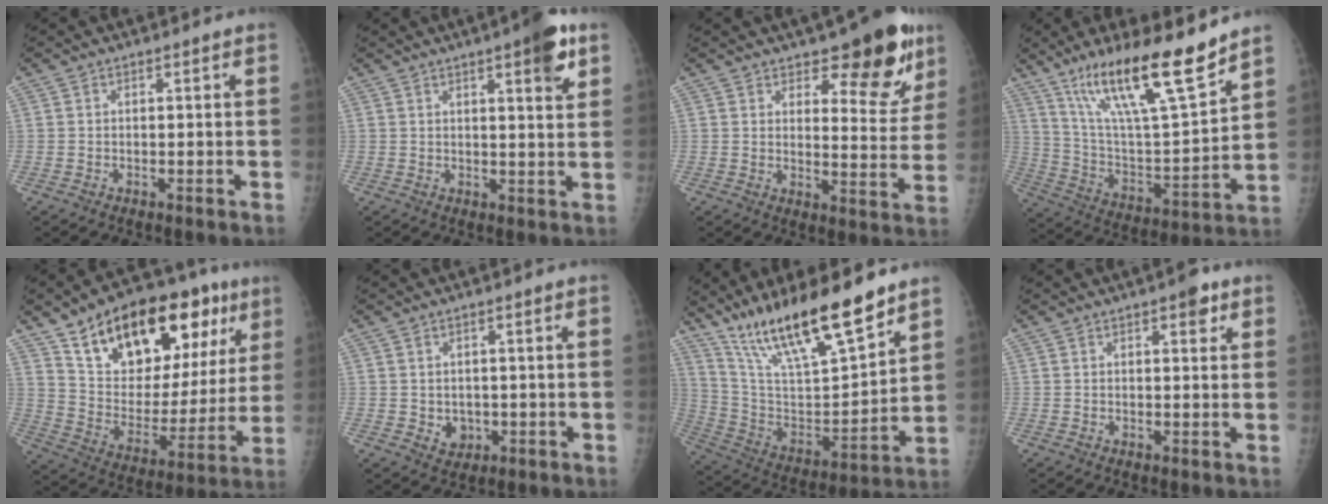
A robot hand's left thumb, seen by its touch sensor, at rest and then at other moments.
{"total": 7.4, "force": [4.0, 1.6, 6.0], "torque": [-0.073, -0.015, 0.049]}
{"total": 12.6, "force": [8.1, 5.2, 8.2], "torque": [-0.055, -0.050, 0.111]}
{"total": 21.4, "force": [14.9, 3.7, 14.9], "torque": [-0.237, -0.069, 0.268]}
{"total": 28.0, "force": [14.8, 13.5, 19.5], "torque": [-0.260, -0.017, 0.244]}
{"total": 3.2, "force": [-0.4, 2.8, 1.5], "torque": [-0.010, -0.001, 0.005]}
{"total": 22.6, "force": [16.5, 4.9, 14.6], "torque": [-0.234, -0.068, 0.303]}
{"total": 3.2, "force": [1.7, 1.3, 2.3], "torque": [-0.019, -0.003, 0.018]}